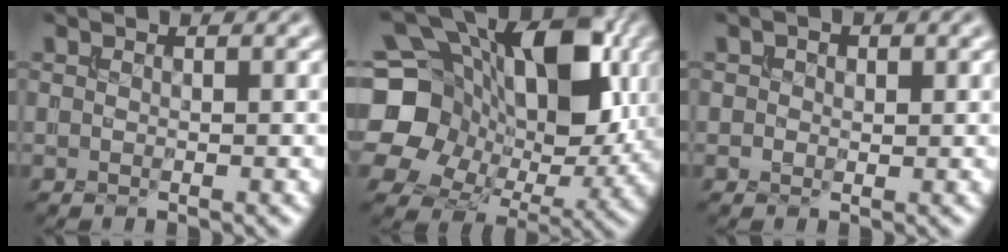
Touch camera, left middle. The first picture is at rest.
{"total": 17.3, "force": [3.0, 12.9, 11.2], "torque": [-0.203, 0.007, 0.061]}
{"total": 1.7, "force": [0.5, 1.4, 0.8], "torque": [-0.005, 0.003, -0.009]}